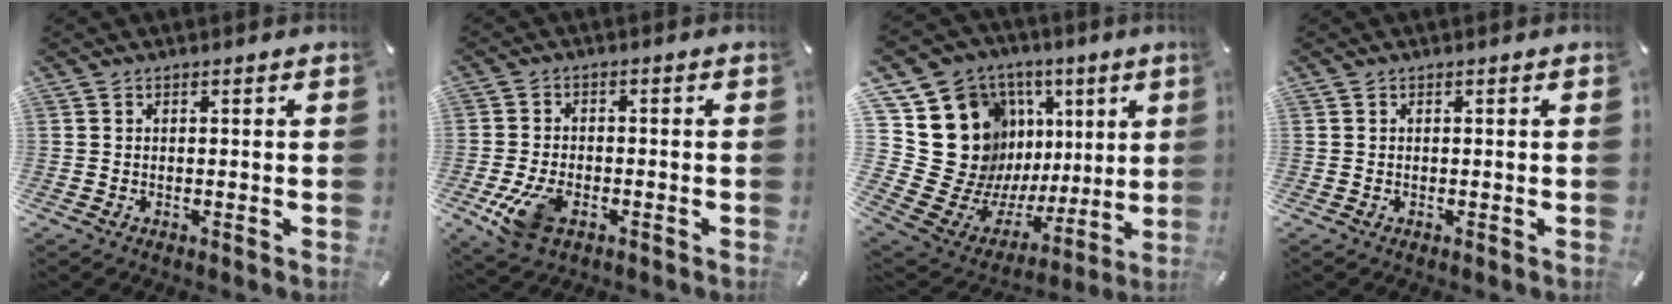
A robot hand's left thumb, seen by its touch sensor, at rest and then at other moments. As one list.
[{"total": 8.1, "force": [-3.4, 4.8, 5.7], "torque": [-0.133, 0.004, -0.062]}, {"total": 22.9, "force": [5.6, 19.8, 10.0], "torque": [-0.129, -0.081, 0.164]}, {"total": 0.0}]